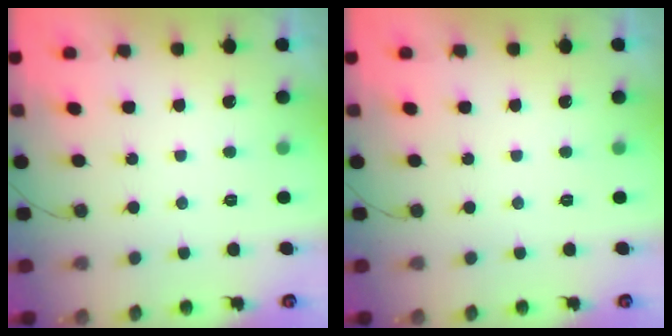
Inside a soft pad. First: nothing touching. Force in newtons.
{"total": 0.0}